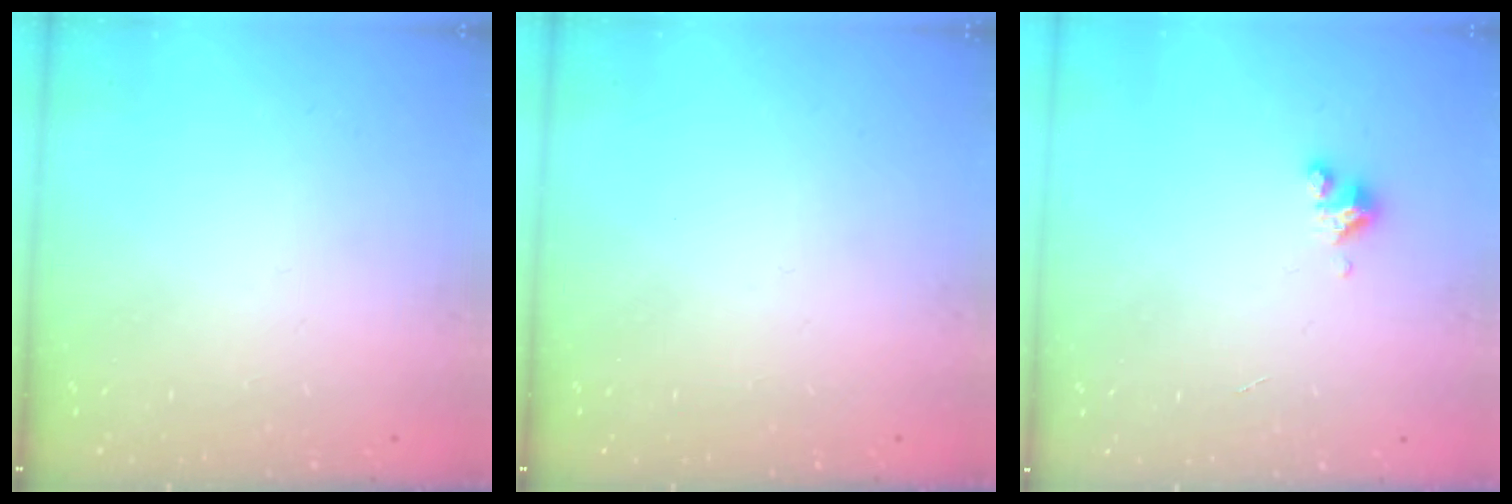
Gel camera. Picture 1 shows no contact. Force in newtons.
{"total": 0.0}
{"total": 3.1, "press": 3.1, "slide": 0.4}